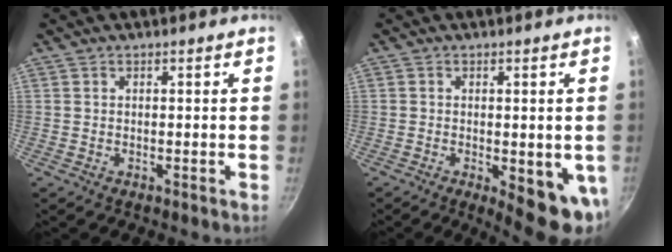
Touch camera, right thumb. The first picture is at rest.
{"total": 10.2, "force": [-2.2, 3.6, 9.3], "torque": [-0.094, -0.012, -0.021]}